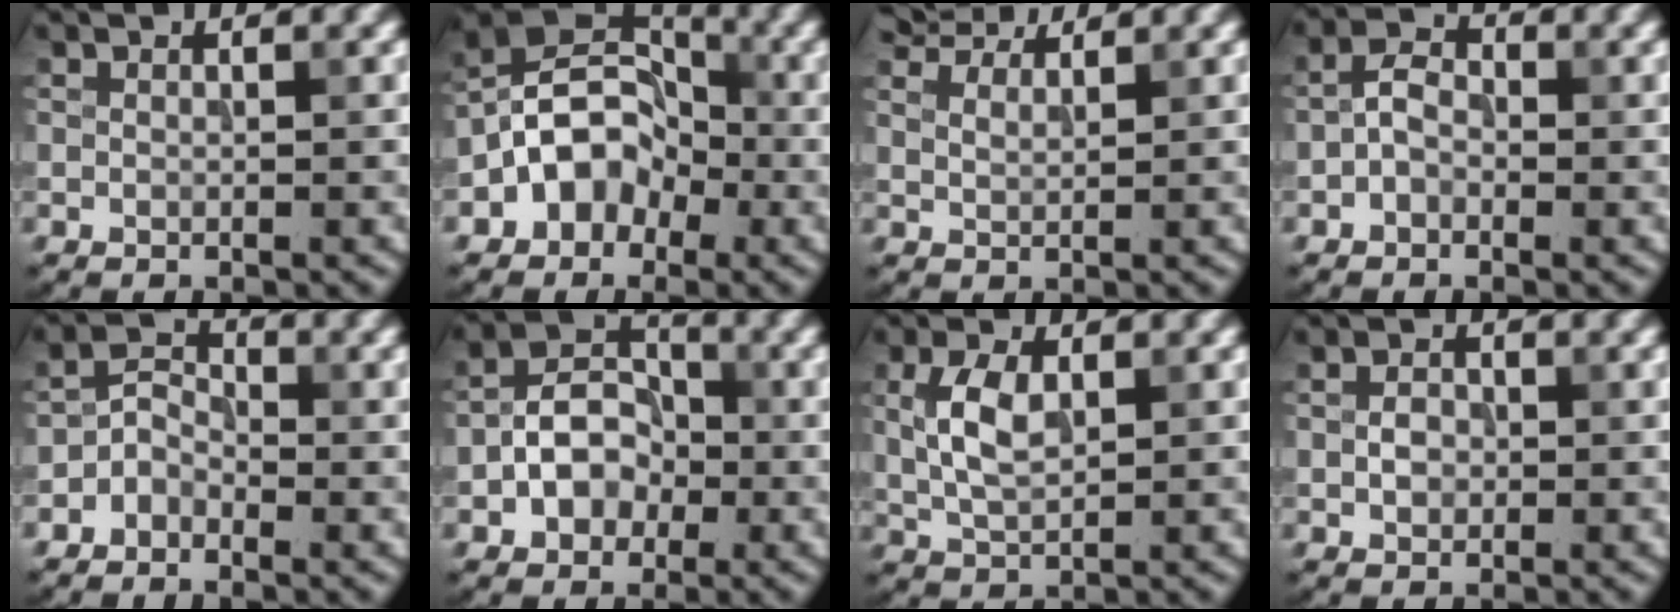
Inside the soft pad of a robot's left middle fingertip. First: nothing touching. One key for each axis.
{"total": 5.9, "fx": -2.3, "fy": 4.5, "fz": 3.2, "tx": -0.029, "ty": 0.016, "tz": -0.057}
{"total": 5.4, "fx": 4.8, "fy": 1.4, "fz": 1.9, "tx": -0.056, "ty": 0.013, "tz": 0.077}
{"total": 2.1, "fx": -0.7, "fy": 1.4, "fz": 1.4, "tx": -0.025, "ty": 0.009, "tz": -0.021}
{"total": 2.1, "fx": -1.3, "fy": 1.4, "fz": 0.9, "tx": -0.014, "ty": 0.011, "tz": -0.031}
{"total": 4.5, "fx": -1.3, "fy": 3.4, "fz": 2.7, "tx": -0.034, "ty": 0.007, "tz": -0.028}
{"total": 3.8, "fx": 0.6, "fy": 2.0, "fz": 3.1, "tx": -0.073, "ty": 0.003, "tz": 0.013}
{"total": 1.5, "fx": -0.2, "fy": 1.2, "fz": 0.9, "tx": -0.017, "ty": 0.002, "tz": -0.008}